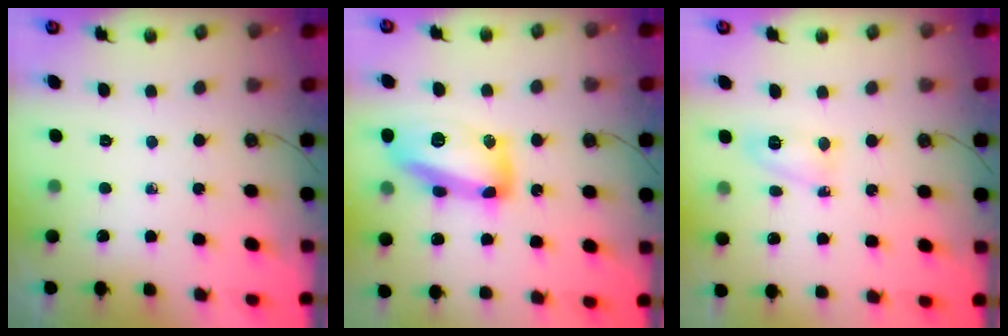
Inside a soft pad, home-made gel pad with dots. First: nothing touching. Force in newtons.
{"total": 16.4, "press": 16.3, "slide": 1.1}
{"total": 6.2, "press": 6.2, "slide": 0.5}